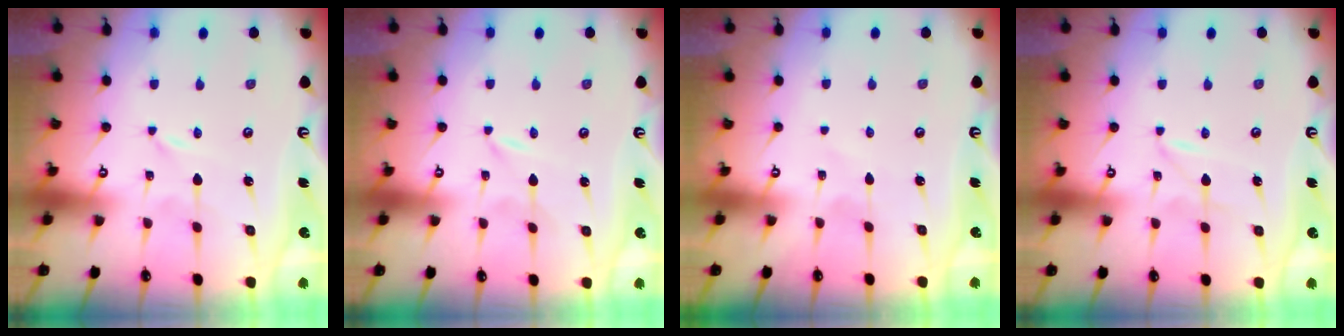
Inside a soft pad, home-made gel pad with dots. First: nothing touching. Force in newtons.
{"total": 0.0}
{"total": 1.1, "press": 1.1, "slide": 0.1}
{"total": 2.7, "press": 2.7, "slide": 0.2}